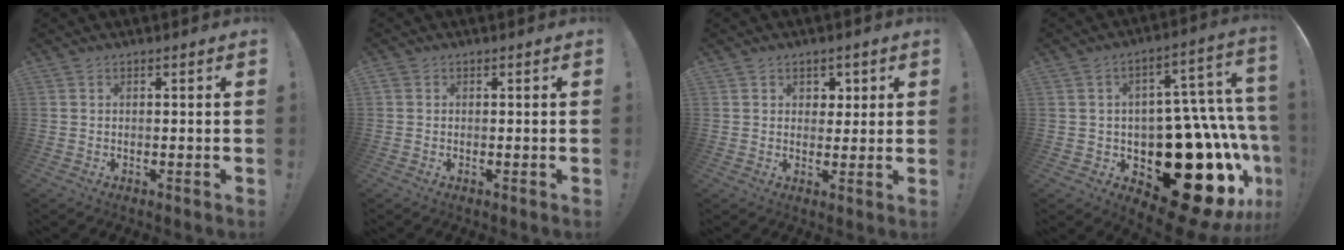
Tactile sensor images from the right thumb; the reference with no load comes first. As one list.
[{"total": 0.7, "force": [0.1, 0.7, 0.2], "torque": [-0.002, 0.002, 0.003]}, {"total": 4.3, "force": [1.9, 3.7, 0.9], "torque": [0.001, -0.009, 0.031]}, {"total": 30.5, "force": [-9.5, 17.1, 23.3], "torque": [-0.280, 0.039, -0.102]}]